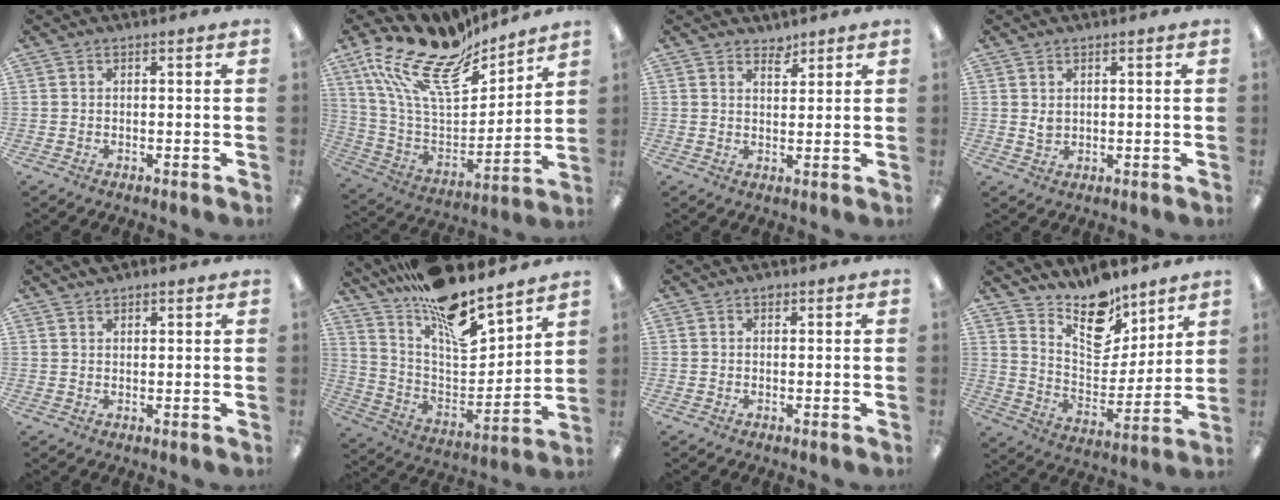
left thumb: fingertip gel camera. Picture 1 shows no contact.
{"total": 21.6, "force": [15.0, 10.0, 11.9], "torque": [-0.225, -0.105, 0.260]}
{"total": 3.1, "force": [2.8, 1.2, 0.5], "torque": [0.011, -0.023, 0.048]}
{"total": 2.0, "force": [0.9, 1.4, 1.0], "torque": [-0.015, -0.002, 0.015]}
{"total": 1.9, "force": [1.7, 0.7, 0.4], "torque": [-0.009, -0.003, 0.033]}
{"total": 17.3, "force": [13.7, 5.8, 8.7], "torque": [-0.147, -0.100, 0.240]}
{"total": 0.9, "force": [0.6, 0.6, 0.4], "torque": [0.000, -0.001, 0.009]}
{"total": 14.4, "force": [11.9, 6.4, 5.1], "torque": [-0.090, -0.089, 0.220]}